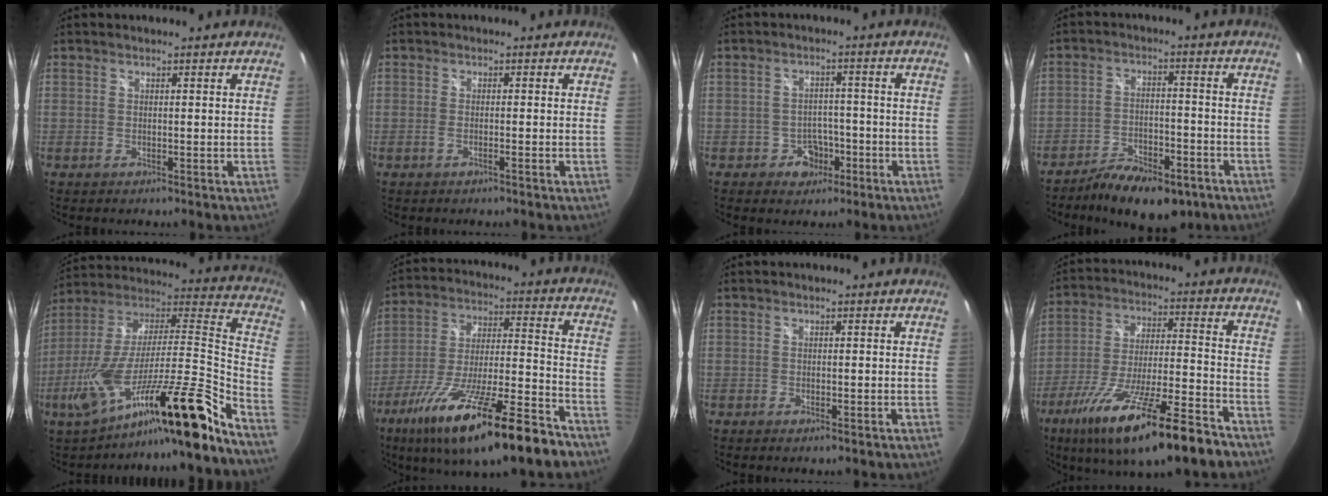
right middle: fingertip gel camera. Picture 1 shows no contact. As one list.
[{"total": 1.4, "force": [-1.0, 0.1, 1.0], "torque": [-0.023, 0.001, -0.020]}, {"total": 4.6, "force": [-2.4, 3.8, 1.2], "torque": [-0.032, 0.012, -0.025]}, {"total": 12.4, "force": [-8.8, 5.1, 7.1], "torque": [-0.139, -0.012, -0.137]}, {"total": 25.0, "force": [-17.0, 0.3, 18.3], "torque": [-0.263, -0.031, -0.299]}, {"total": 25.0, "force": [-16.6, 4.4, 18.2], "torque": [-0.316, -0.050, -0.268]}, {"total": 0.9, "force": [-0.6, 0.3, 0.6], "torque": [-0.009, -0.002, -0.011]}, {"total": 22.6, "force": [-15.3, 3.6, 16.2], "torque": [-0.295, -0.054, -0.248]}]